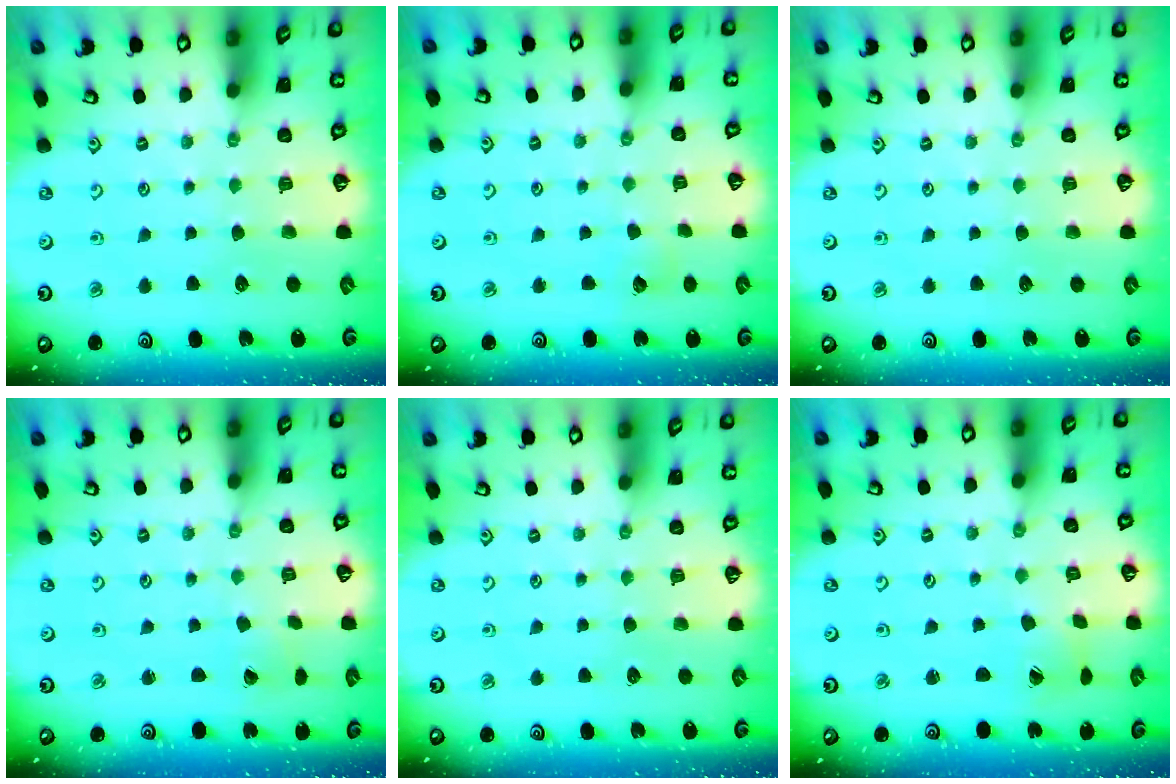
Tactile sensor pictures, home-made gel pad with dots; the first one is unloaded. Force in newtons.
{"total": 3.0, "press": 3.0, "slide": 0.3}
{"total": 0.0}
{"total": 0.7, "press": 0.7, "slide": 0.1}
{"total": 0.0}
{"total": 2.6, "press": 2.6, "slide": 0.3}